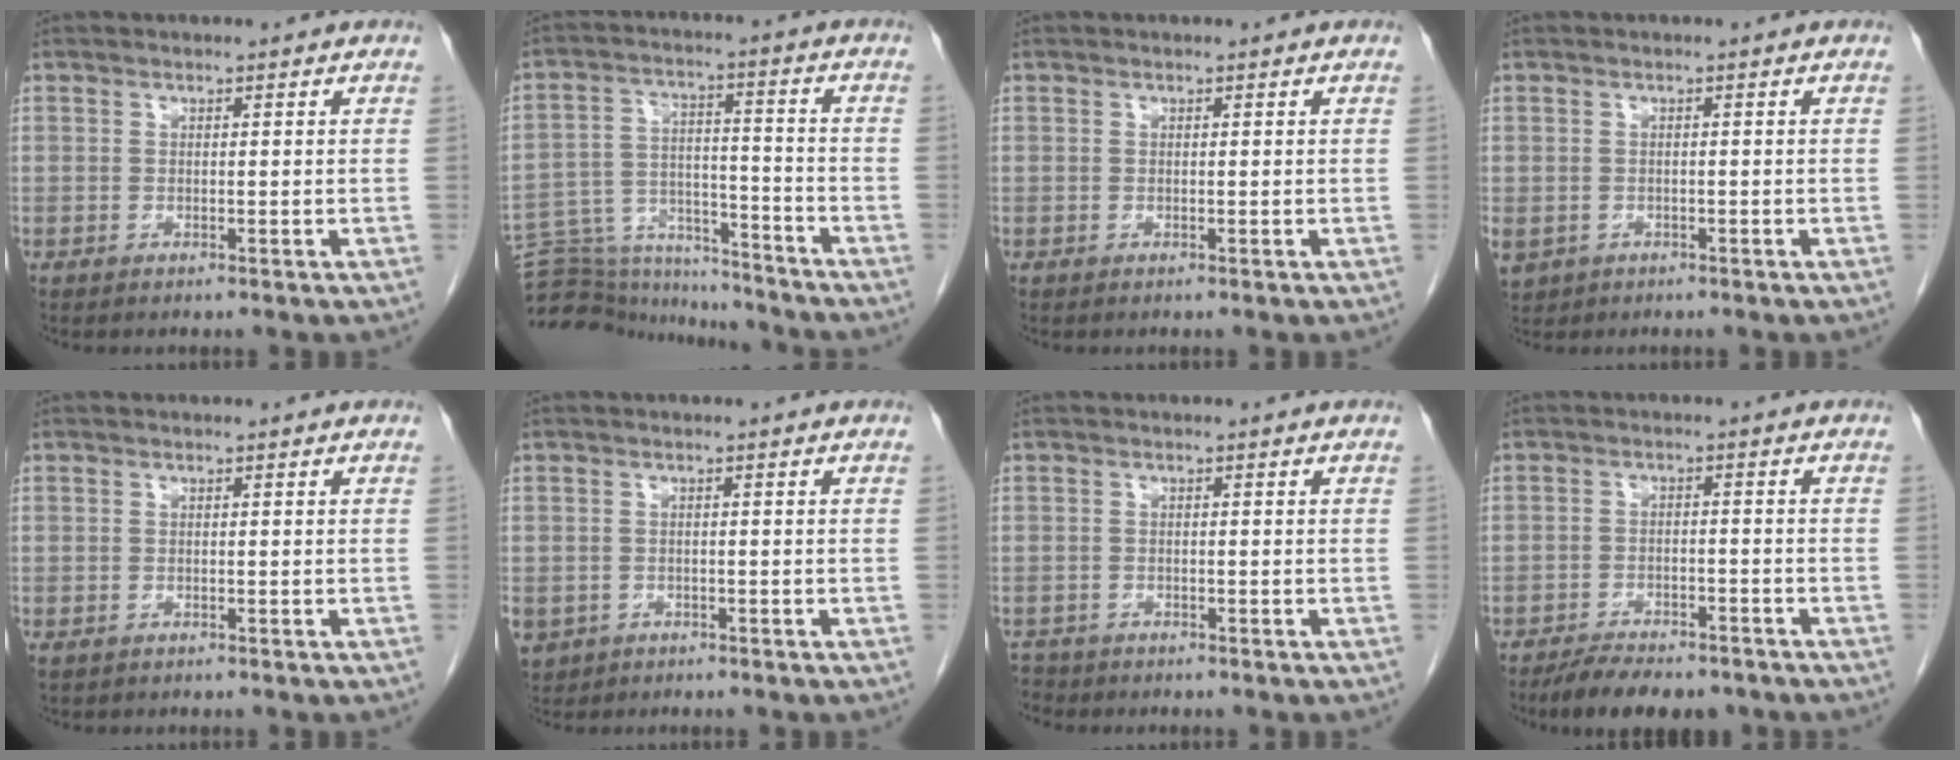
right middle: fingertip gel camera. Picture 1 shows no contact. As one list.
[{"total": 15.8, "force": [-15.3, 2.8, 2.6], "torque": [-0.050, 0.033, -0.238]}, {"total": 0.0}, {"total": 4.6, "force": [-2.2, 3.8, 1.4], "torque": [-0.039, -0.003, -0.030]}, {"total": 0.7, "force": [-0.3, 0.5, 0.3], "torque": [-0.009, 0.001, -0.001]}, {"total": 5.0, "force": [-2.5, 4.1, 1.3], "torque": [-0.030, 0.000, -0.037]}, {"total": 2.0, "force": [-1.8, 0.7, -0.3], "torque": [0.000, -0.005, -0.034]}, {"total": 9.4, "force": [-7.7, 3.1, 4.3], "torque": [-0.060, -0.003, -0.115]}]